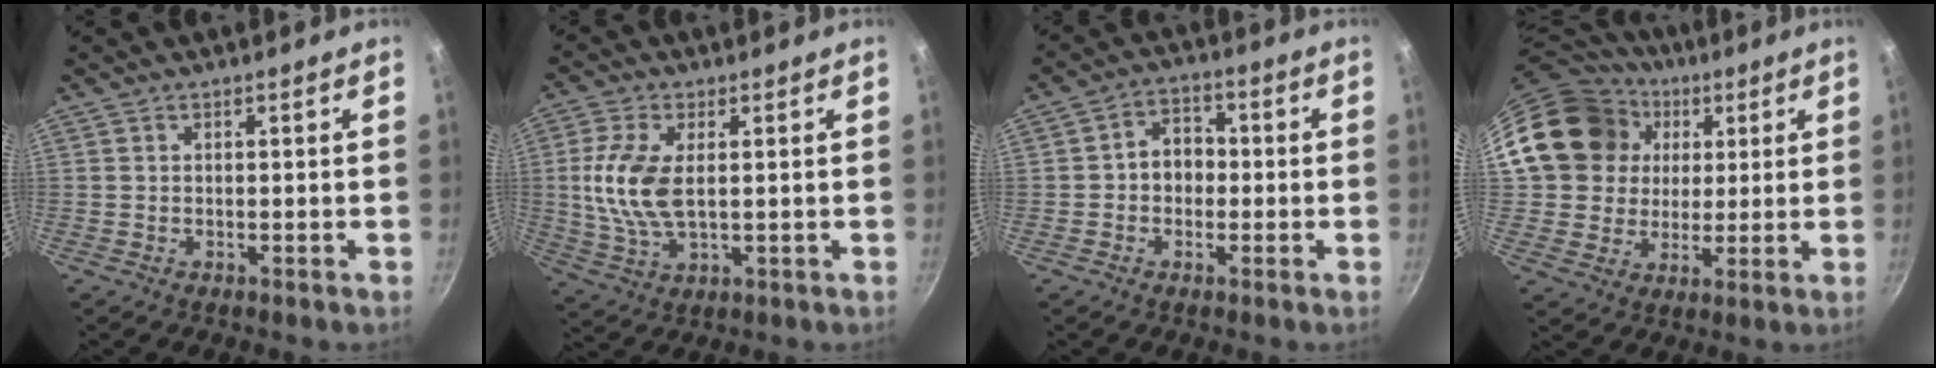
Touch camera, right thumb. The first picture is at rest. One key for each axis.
{"total": 10.3, "fx": 1.0, "fy": 5.1, "fz": 8.9, "tx": -0.181, "ty": -0.004, "tz": 0.023}
{"total": 5.8, "fx": -0.6, "fy": 4.7, "fz": 3.4, "tx": -0.017, "ty": 0.017, "tz": -0.016}
{"total": 19.4, "fx": 5.0, "fy": 16.9, "fz": 8.2, "tx": -0.139, "ty": 0.026, "tz": 0.094}